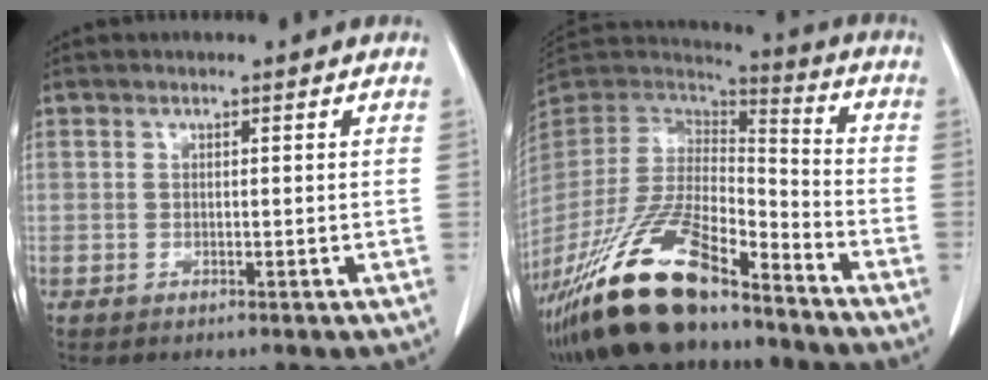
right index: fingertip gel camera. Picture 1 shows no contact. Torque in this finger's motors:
{"motor_torque": [0.98, -0.83, 0.41, 0.10]}